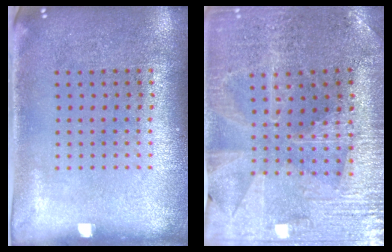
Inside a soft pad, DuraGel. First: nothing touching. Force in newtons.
{"total": 2.0, "press": 2.0, "slide": 0.3}